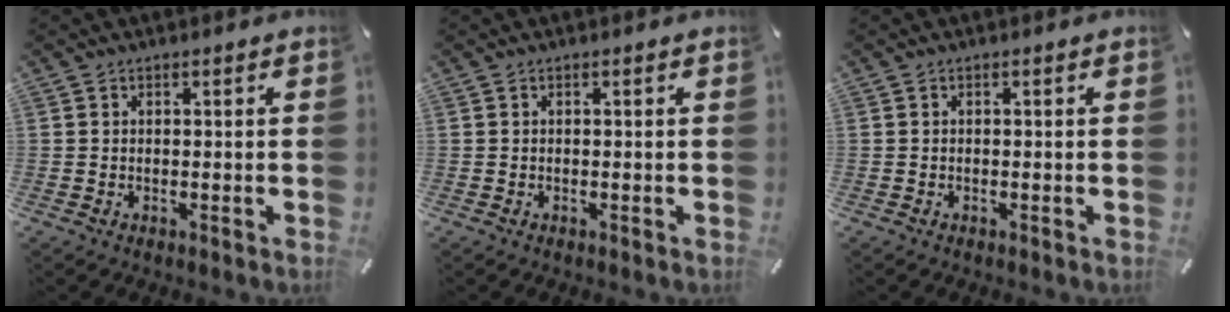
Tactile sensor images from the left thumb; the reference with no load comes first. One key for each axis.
{"total": 0.0}
{"total": 0.0}